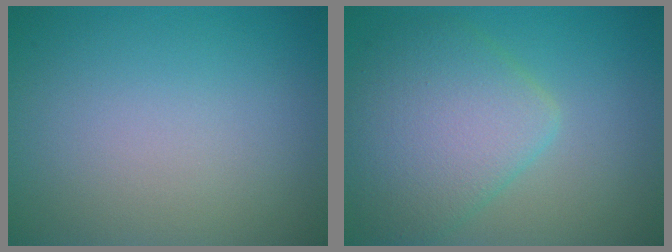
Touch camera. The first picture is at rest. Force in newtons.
{"total": 6.2, "press": 6.2, "slide": 0.2}